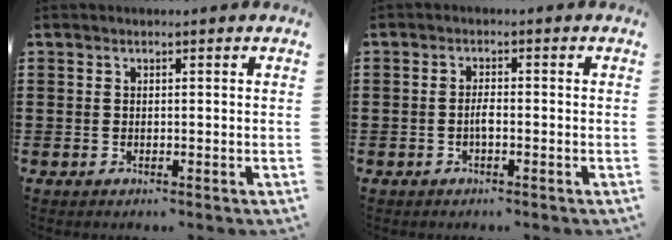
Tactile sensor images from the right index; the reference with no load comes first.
{"total": 1.9, "force": [-0.6, 0.5, 1.8], "torque": [-0.042, 0.000, -0.014]}